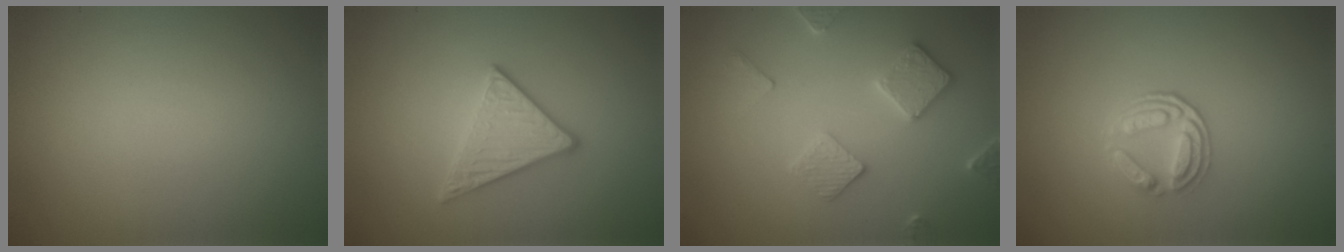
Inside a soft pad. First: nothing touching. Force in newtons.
{"total": 2.9, "press": 2.8, "slide": 0.7}
{"total": 3.2, "press": 3.2, "slide": 0.1}
{"total": 2.6, "press": 2.1, "slide": 1.6}